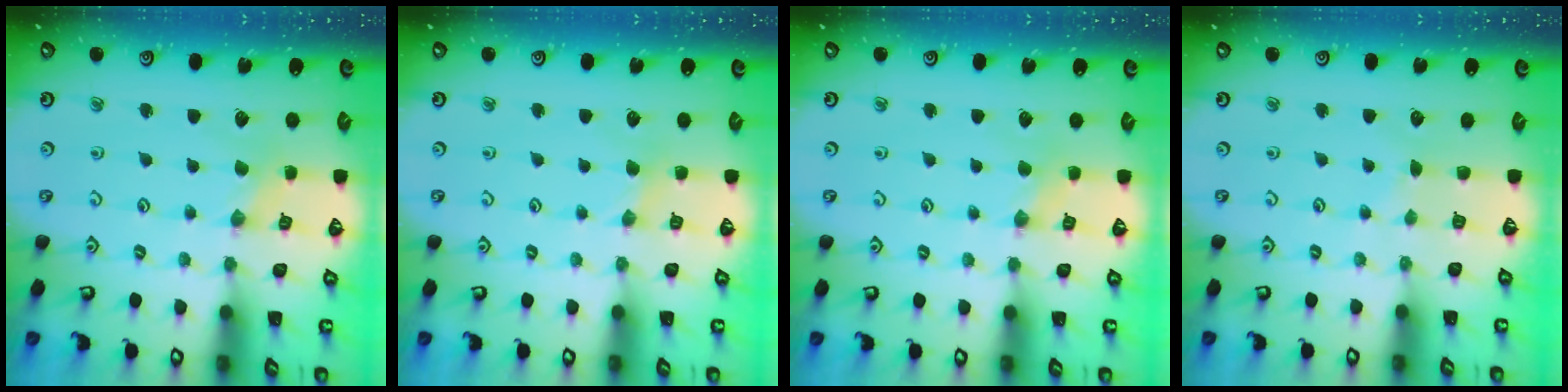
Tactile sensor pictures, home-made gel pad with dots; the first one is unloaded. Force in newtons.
{"total": 1.6, "press": 1.6, "slide": 0.4}
{"total": 2.1, "press": 2.1, "slide": 0.6}
{"total": 1.7, "press": 1.7, "slide": 0.2}